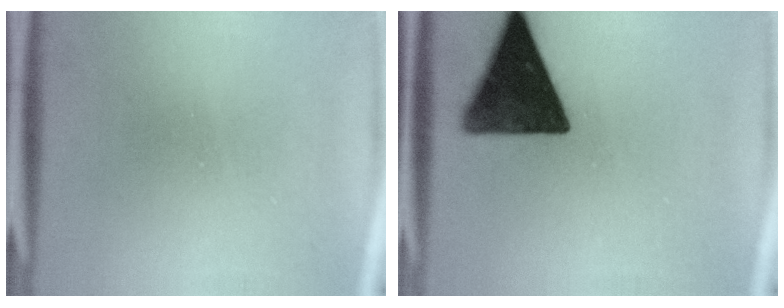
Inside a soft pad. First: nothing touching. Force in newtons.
{"total": 14.0}